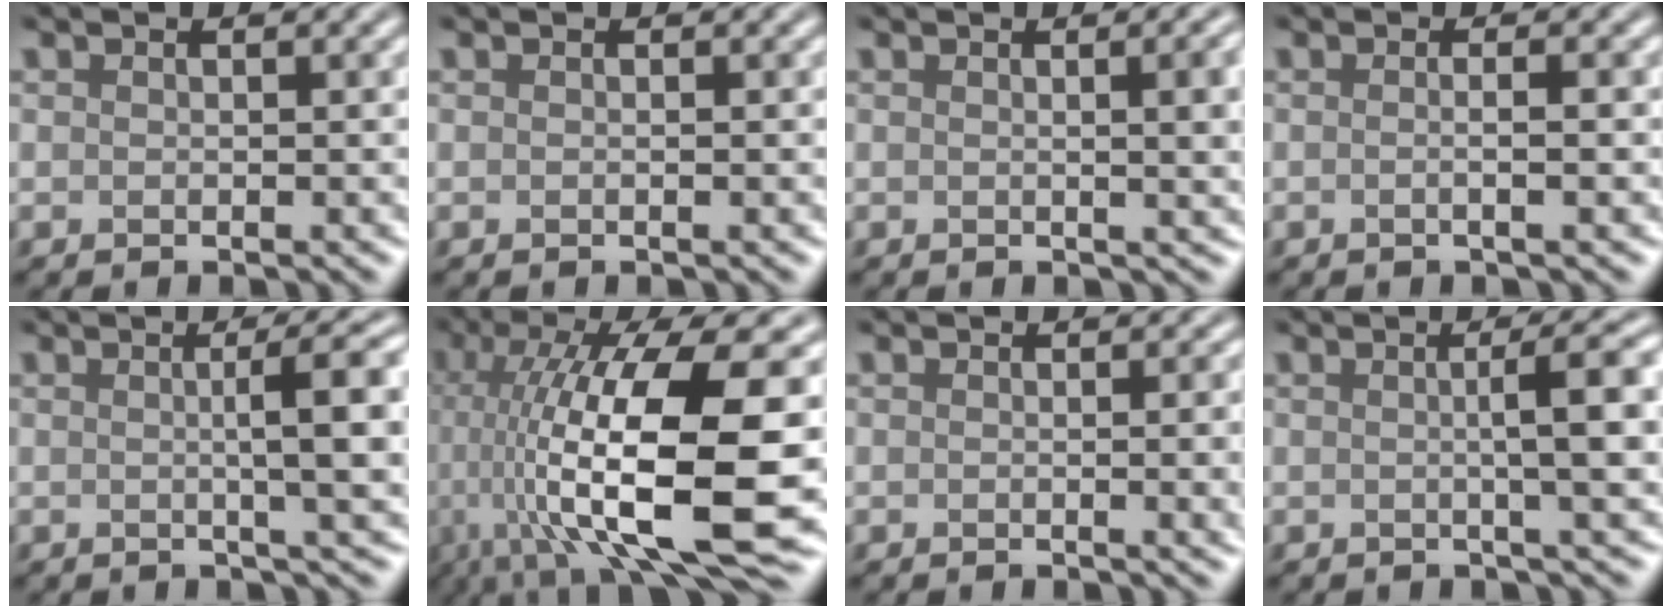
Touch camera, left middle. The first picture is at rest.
{"total": 0.6, "force": [0.0, 0.3, 0.5], "torque": [-0.004, -0.009, -0.006]}
{"total": 6.1, "force": [0.5, 2.5, 5.5], "torque": [-0.026, 0.017, 0.003]}
{"total": 2.5, "force": [0.2, 1.1, 2.2], "torque": [-0.004, -0.002, -0.020]}
{"total": 6.6, "force": [0.5, 1.3, 6.4], "torque": [-0.078, 0.013, 0.008]}
{"total": 16.3, "force": [-1.8, 5.1, 15.4], "torque": [-0.264, 0.012, -0.023]}
{"total": 4.9, "force": [0.0, 2.2, 4.4], "torque": [-0.021, 0.010, -0.007]}
{"total": 5.8, "force": [0.4, 1.2, 5.7], "torque": [-0.070, 0.014, 0.005]}